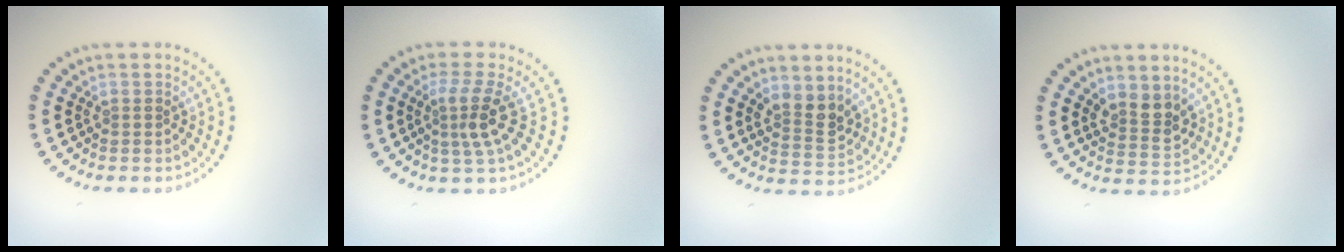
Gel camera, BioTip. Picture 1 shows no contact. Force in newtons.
{"total": 3.0, "press": 2.3, "slide": 2.0}
{"total": 2.8, "press": 2.5, "slide": 1.2}
{"total": 2.6, "press": 2.4, "slide": 1.1}